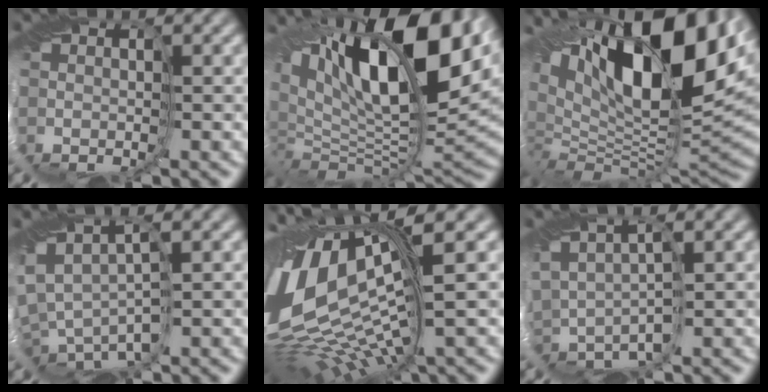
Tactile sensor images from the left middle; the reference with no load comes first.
{"total": 14.9, "force": [5.1, 6.1, 12.7], "torque": [-0.237, 0.028, 0.086]}
{"total": 15.9, "force": [4.8, 7.8, 13.0], "torque": [-0.247, 0.015, 0.092]}
{"total": 2.5, "force": [0.1, 1.3, 2.1], "torque": [-0.060, 0.011, 0.026]}
{"total": 13.8, "force": [1.5, 5.5, 12.6], "torque": [-0.284, -0.008, 0.049]}
{"total": 0.8, "force": [0.8, 0.2, 0.2], "torque": [-0.041, 0.013, 0.025]}